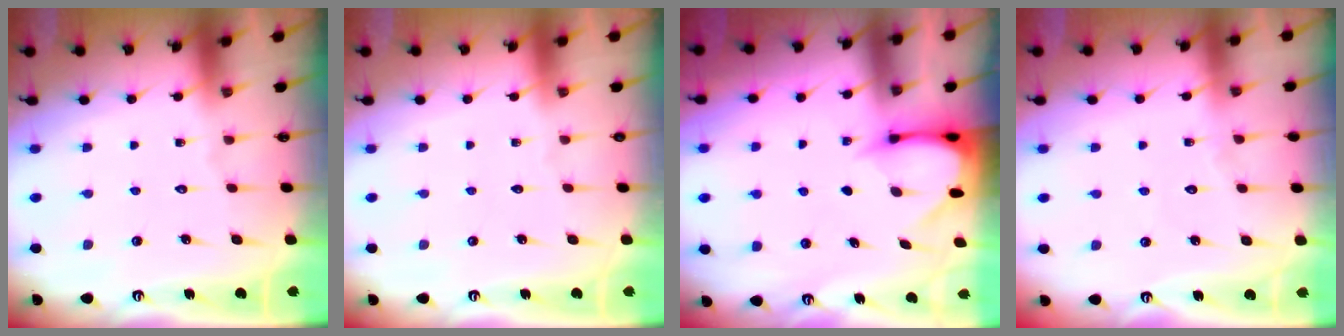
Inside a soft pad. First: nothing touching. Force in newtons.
{"total": 0.0}
{"total": 3.3, "press": 3.3, "slide": 0.3}
{"total": 3.2, "press": 3.1, "slide": 0.5}